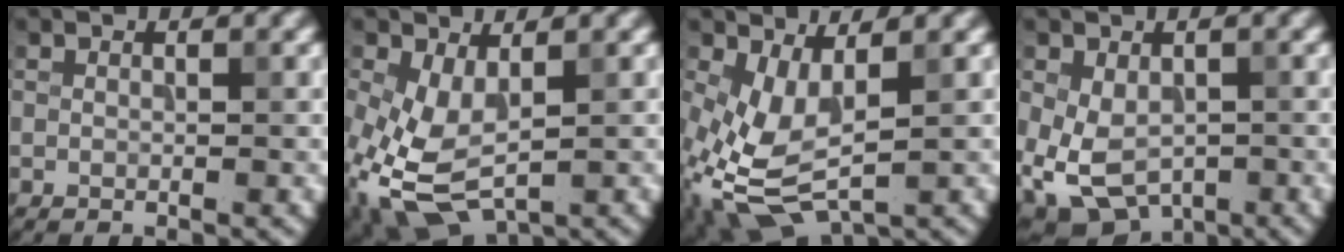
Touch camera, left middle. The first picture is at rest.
{"total": 5.8, "force": [-1.9, 3.0, 4.6], "torque": [-0.126, -0.008, -0.029]}
{"total": 5.5, "force": [-1.3, 2.6, 4.6], "torque": [-0.124, -0.008, -0.015]}
{"total": 6.9, "force": [-2.2, 4.5, 4.7], "torque": [-0.104, -0.033, -0.011]}